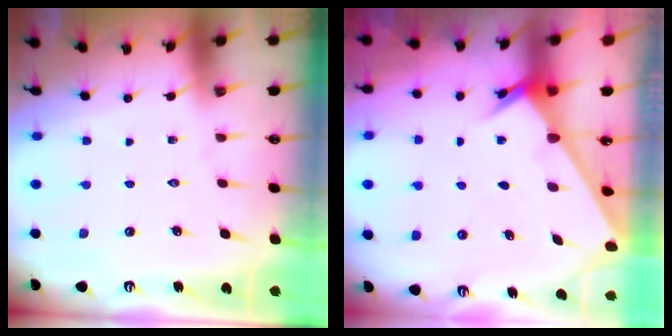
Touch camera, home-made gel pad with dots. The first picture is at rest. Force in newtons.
{"total": 2.8, "press": 2.8, "slide": 0.2}